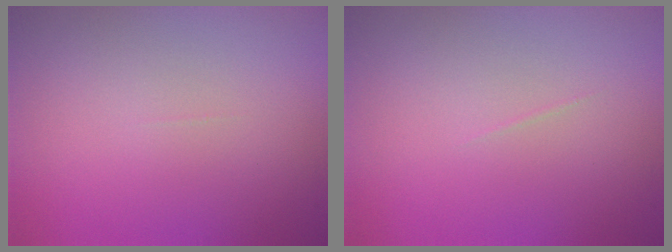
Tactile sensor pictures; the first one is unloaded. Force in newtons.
{"total": 0.0}